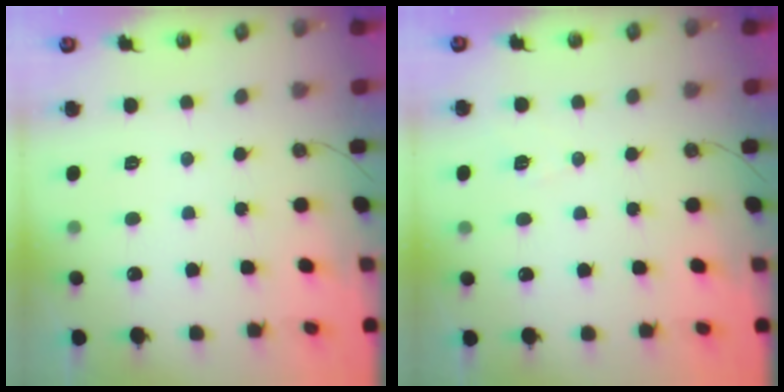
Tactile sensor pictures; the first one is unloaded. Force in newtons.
{"total": 2.7, "press": 2.3, "slide": 1.4}